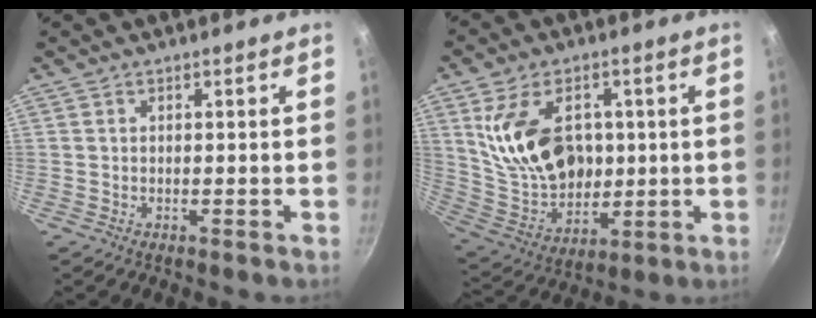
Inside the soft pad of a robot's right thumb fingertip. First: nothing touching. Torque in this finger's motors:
{"motor_torque": [-0.50, 1.20, 1.51, 0.08, 0.49]}